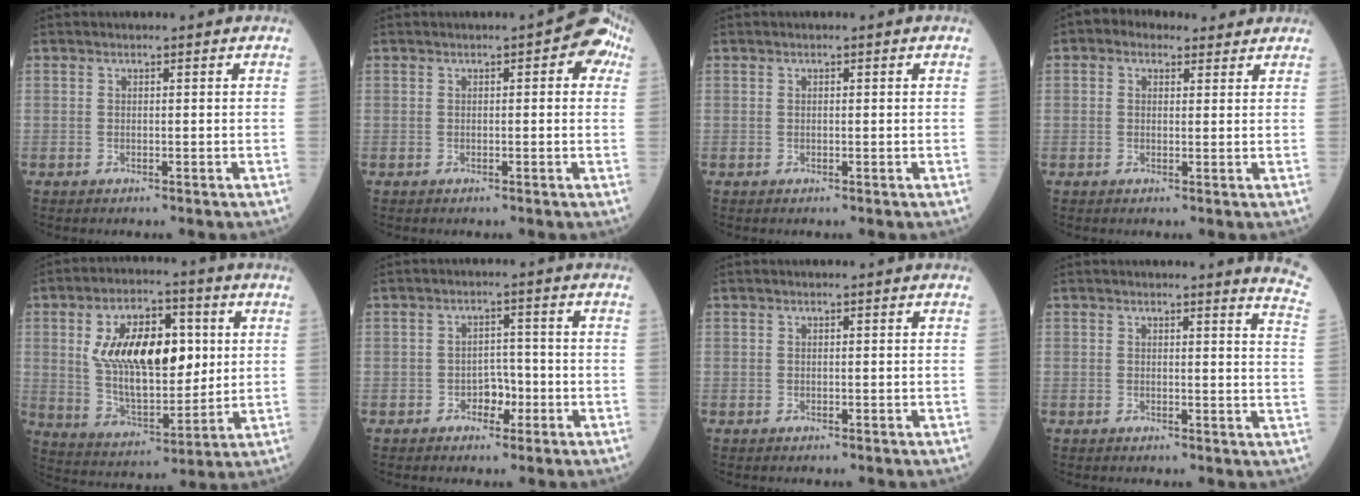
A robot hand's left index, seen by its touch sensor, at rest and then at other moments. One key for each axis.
{"total": 4.7, "fx": 1.6, "fy": 1.7, "fz": 4.1, "tx": -0.029, "ty": 0.020, "tz": 0.008}
{"total": 0.0}
{"total": 4.4, "fx": 2.9, "fy": 2.7, "fz": 1.7, "tx": -0.032, "ty": 0.032, "tz": 0.047}
{"total": 16.1, "fx": 3.4, "fy": 7.6, "fz": 13.8, "tx": -0.250, "ty": 0.019, "tz": 0.063}
{"total": 3.2, "fx": -1.6, "fy": 2.0, "fz": 1.9, "tx": -0.021, "ty": 0.007, "tz": -0.029}
{"total": 0.0}
{"total": 6.5, "fx": 6.3, "fy": -0.7, "fz": 1.2, "tx": -0.007, "ty": -0.071, "tz": 0.038}